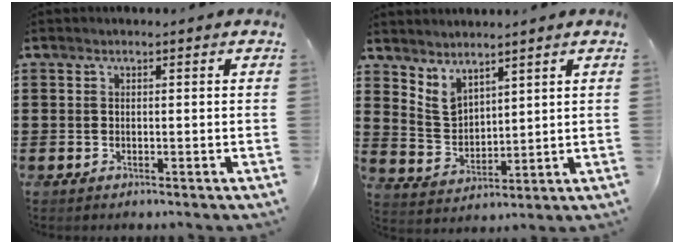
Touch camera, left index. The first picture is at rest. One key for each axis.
{"total": 4.0, "fx": 3.6, "fy": 1.6, "fz": 0.4, "tx": -0.024, "ty": -0.009, "tz": 0.070}